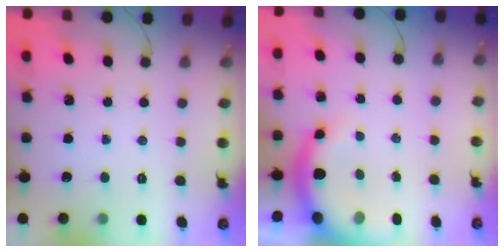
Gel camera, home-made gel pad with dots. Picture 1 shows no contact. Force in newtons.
{"total": 8.2, "press": 8.2, "slide": 0.9}